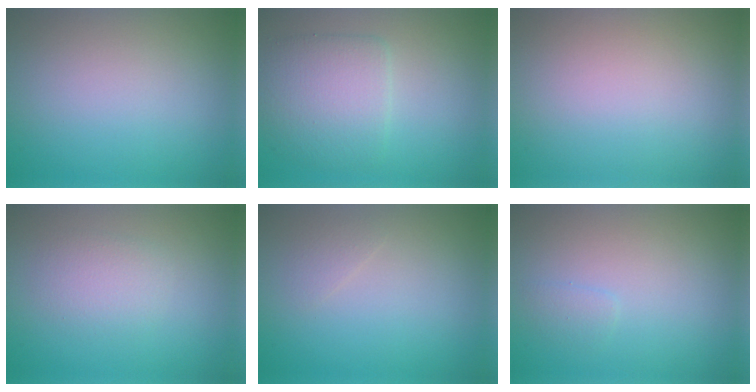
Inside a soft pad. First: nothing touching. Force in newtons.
{"total": 4.9, "press": 4.8, "slide": 0.3}
{"total": 0.0}
{"total": 2.1, "press": 2.1, "slide": 0.0}
{"total": 0.8, "press": 0.8, "slide": 0.0}
{"total": 0.8, "press": 0.8, "slide": 0.0}